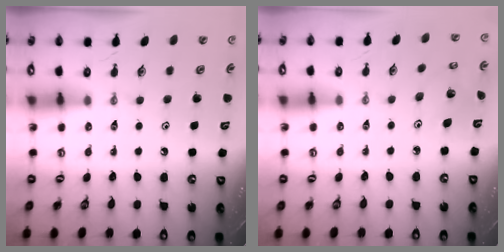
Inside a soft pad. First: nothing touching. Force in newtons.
{"total": 2.6, "press": 2.6, "slide": 0.2}